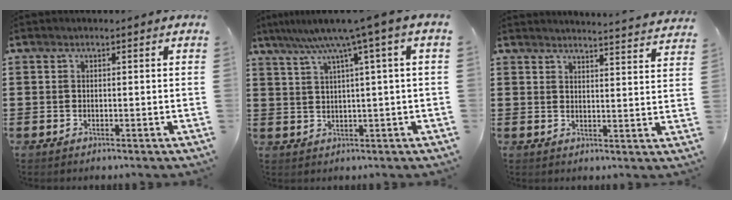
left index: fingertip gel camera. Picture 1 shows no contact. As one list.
[{"total": 6.3, "force": [2.7, -0.6, 5.6], "torque": [-0.117, -0.011, 0.039]}, {"total": 3.5, "force": [3.4, -0.9, 0.1], "torque": [-0.005, -0.029, 0.058]}]